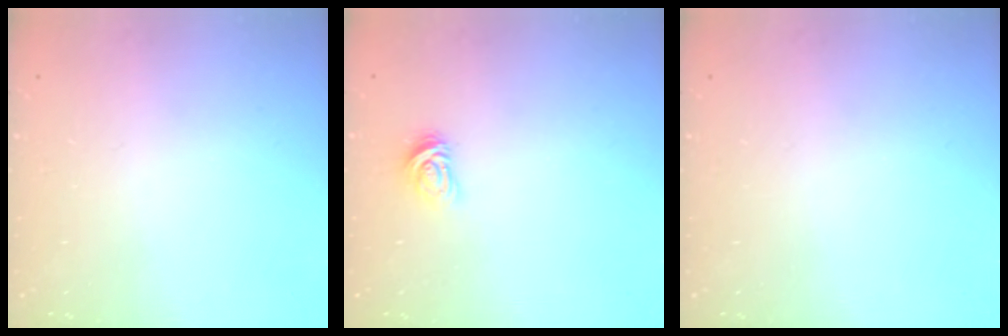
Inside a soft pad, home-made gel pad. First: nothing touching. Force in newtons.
{"total": 4.1, "press": 4.1, "slide": 0.6}
{"total": 0.0}